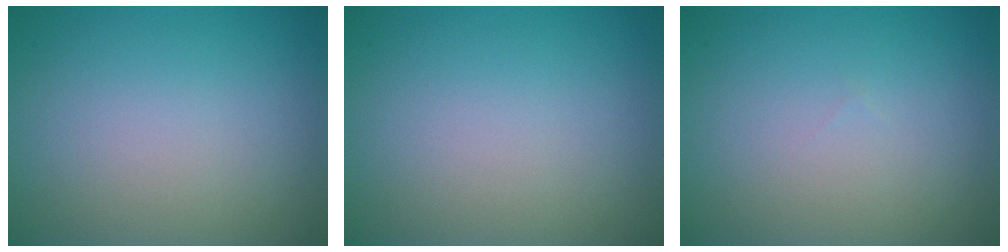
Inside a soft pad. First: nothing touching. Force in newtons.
{"total": 0.0}
{"total": 0.0}